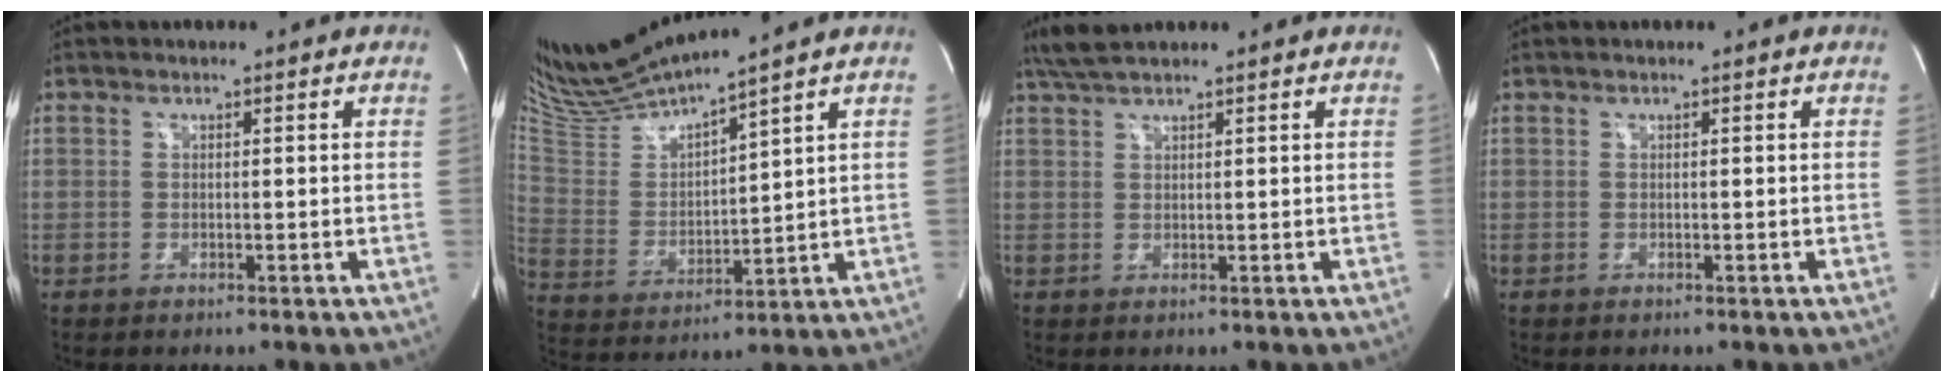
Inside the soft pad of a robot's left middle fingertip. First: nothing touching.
{"total": 12.9, "force": [11.9, -1.2, 4.8], "torque": [-0.106, -0.001, 0.240]}
{"total": 3.9, "force": [3.3, 0.4, 2.0], "torque": [-0.047, 0.018, 0.067]}
{"total": 0.0}